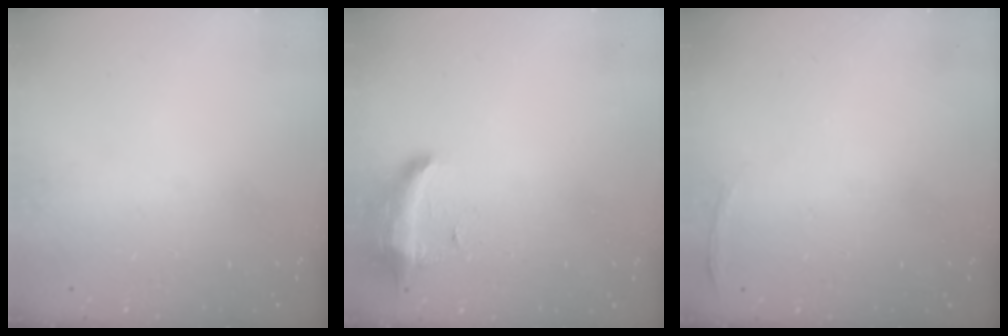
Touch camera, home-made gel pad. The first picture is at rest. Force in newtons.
{"total": 12.2, "press": 9.7, "slide": 7.4}
{"total": 4.0, "press": 3.7, "slide": 1.6}